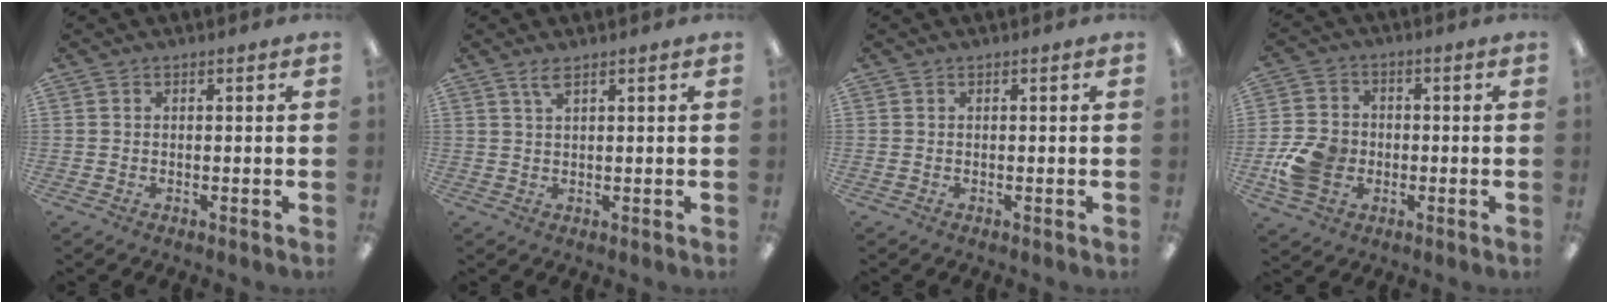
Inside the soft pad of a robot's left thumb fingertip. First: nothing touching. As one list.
[{"total": 2.5, "force": [1.7, 0.4, 1.8], "torque": [-0.041, 0.002, 0.031]}, {"total": 0.0}, {"total": 9.7, "force": [-2.4, 7.8, 5.2], "torque": [-0.111, 0.017, -0.042]}]